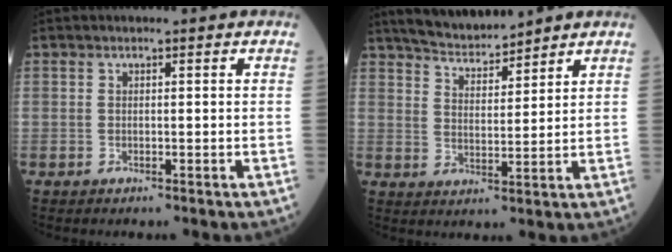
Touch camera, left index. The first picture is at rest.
{"total": 8.0, "force": [7.5, 0.8, 2.6], "torque": [-0.051, 0.013, 0.140]}